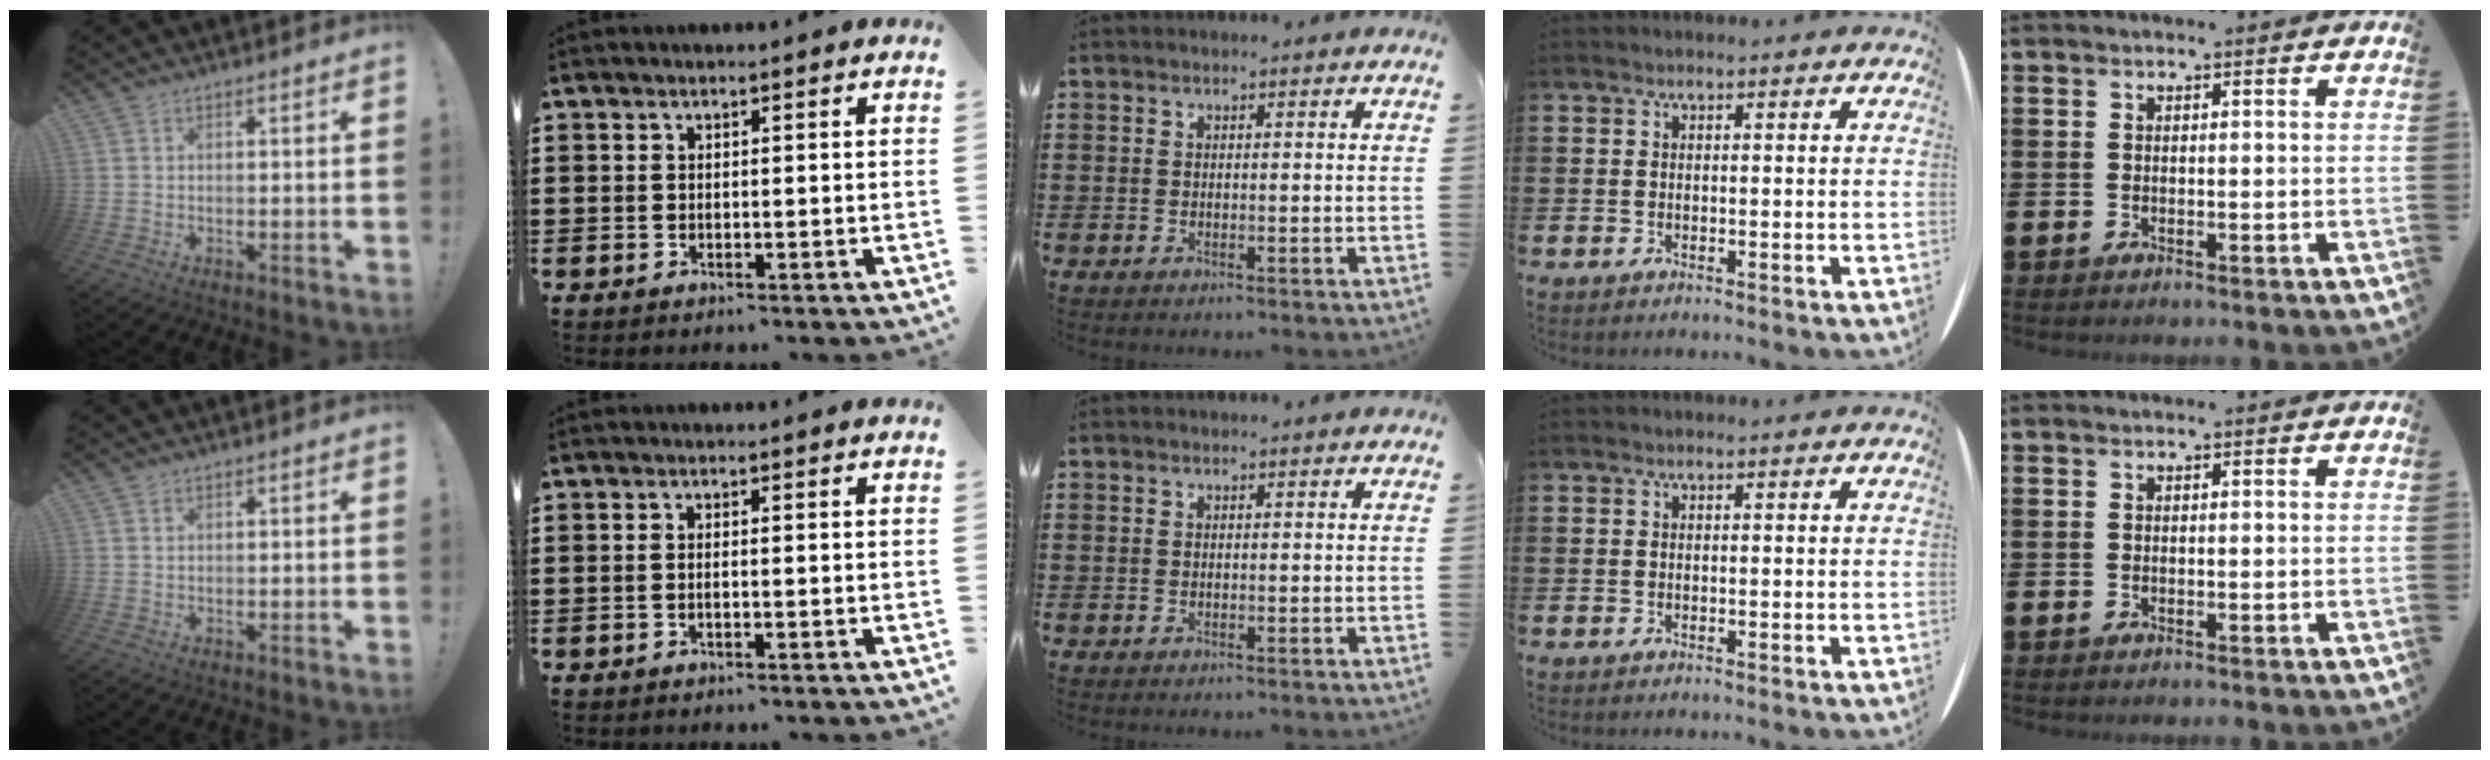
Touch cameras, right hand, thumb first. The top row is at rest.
{"thumb": {"total": 0.6, "force": [0.4, 0.4, 0.2], "torque": [0.001, -0.002, 0.007]}, "index": {"total": 0.8, "force": [-0.5, -0.1, 0.6], "torque": [-0.011, -0.003, -0.009]}}